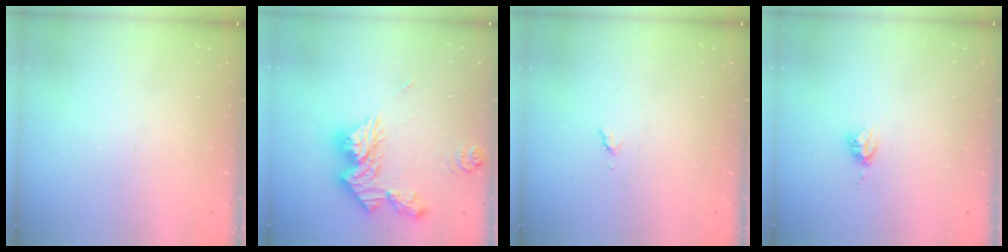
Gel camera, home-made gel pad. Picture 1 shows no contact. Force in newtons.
{"total": 17.9, "press": 17.8, "slide": 1.8}
{"total": 3.0, "press": 2.9, "slide": 0.5}
{"total": 4.3, "press": 4.2, "slide": 0.6}